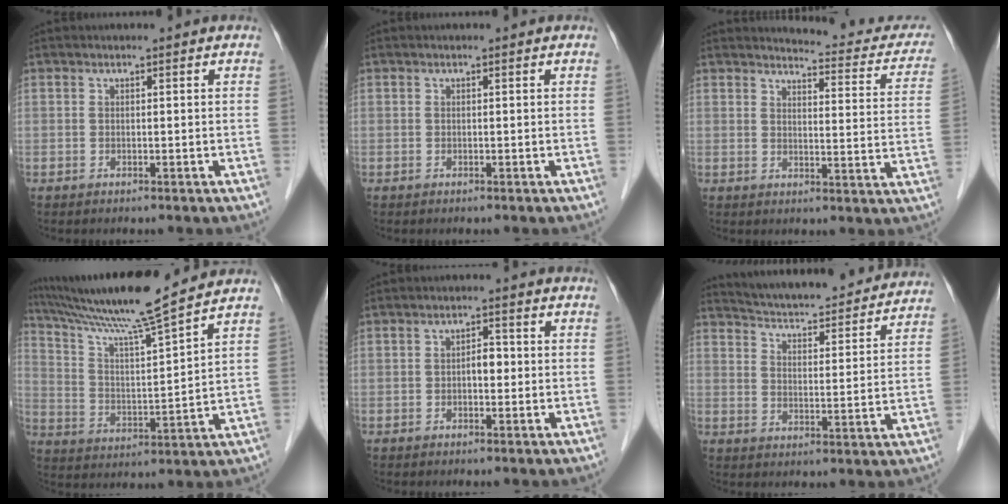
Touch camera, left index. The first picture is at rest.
{"total": 0.0}
{"total": 13.5, "force": [13.0, 2.4, 3.0], "torque": [-0.011, -0.047, 0.125]}
{"total": 15.1, "force": [13.1, -1.8, 7.3], "torque": [-0.139, 0.005, 0.226]}
{"total": 2.3, "force": [-0.3, 1.2, 2.0], "torque": [-0.027, 0.007, -0.006]}
{"total": 21.4, "force": [20.1, 3.3, 6.6], "torque": [-0.099, -0.012, 0.265]}